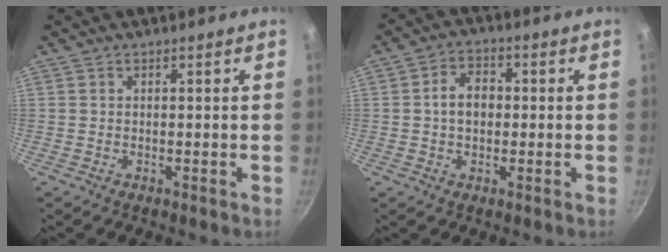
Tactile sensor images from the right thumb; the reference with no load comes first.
{"total": 6.2, "force": [0.0, 4.6, 4.2], "torque": [-0.047, 0.018, -0.007]}